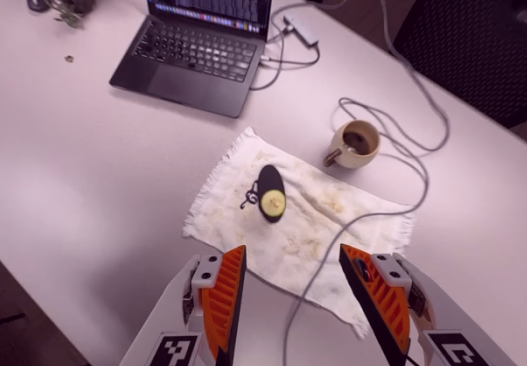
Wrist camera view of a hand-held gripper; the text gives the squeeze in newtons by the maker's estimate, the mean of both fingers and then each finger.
{"total": 0.0}